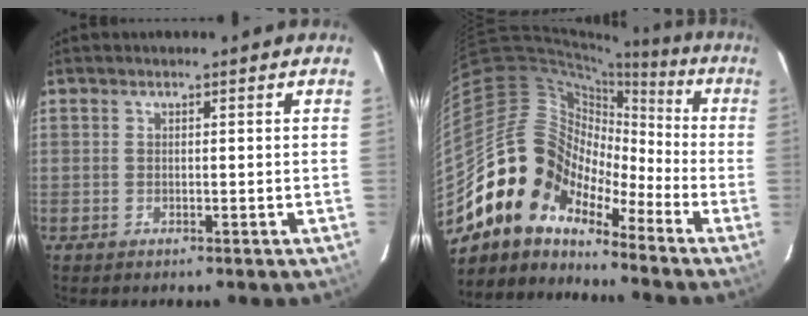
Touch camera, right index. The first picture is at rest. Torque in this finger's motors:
{"motor_torque": [1.07, -1.07, 0.69, 0.01]}